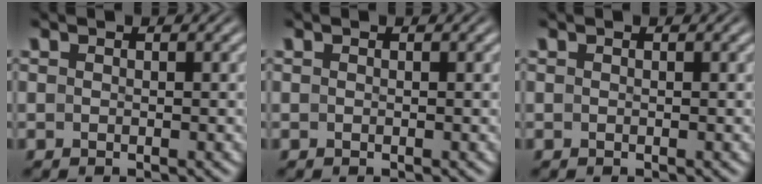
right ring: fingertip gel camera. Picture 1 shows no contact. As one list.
[{"total": 0.0}, {"total": 0.0}]